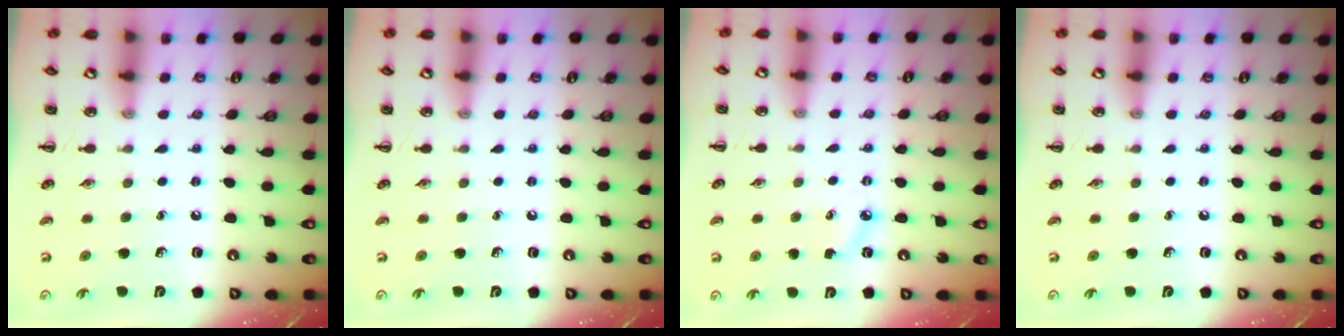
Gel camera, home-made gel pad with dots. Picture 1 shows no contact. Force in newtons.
{"total": 0.0}
{"total": 2.8, "press": 2.7, "slide": 0.7}
{"total": 0.0}